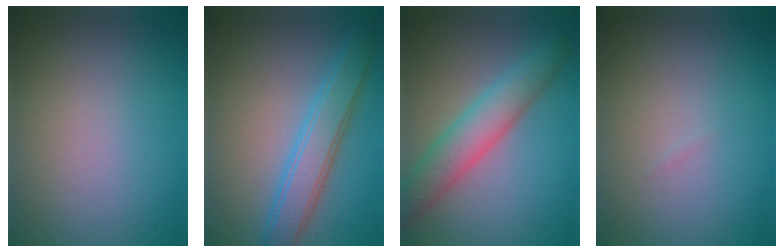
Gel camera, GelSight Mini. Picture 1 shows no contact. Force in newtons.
{"total": 4.3, "press": 4.3, "slide": 0.1}
{"total": 5.1, "press": 5.1, "slide": 0.3}
{"total": 0.0}